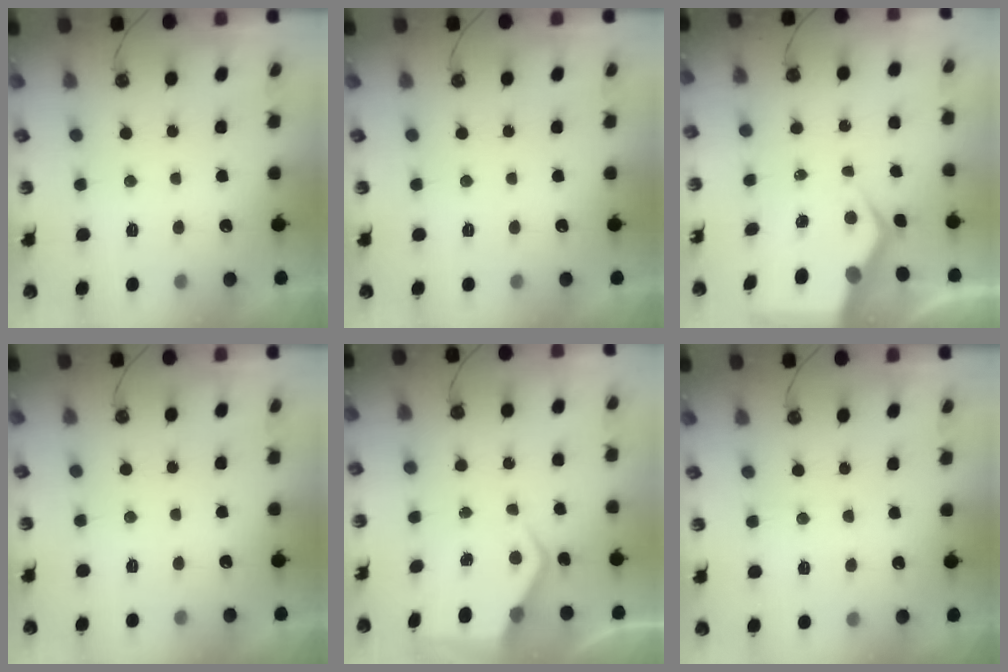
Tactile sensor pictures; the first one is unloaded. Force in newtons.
{"total": 0.0}
{"total": 8.4, "press": 8.3, "slide": 1.2}
{"total": 0.0}
{"total": 6.4, "press": 6.4, "slide": 0.4}
{"total": 3.6, "press": 3.6, "slide": 0.4}